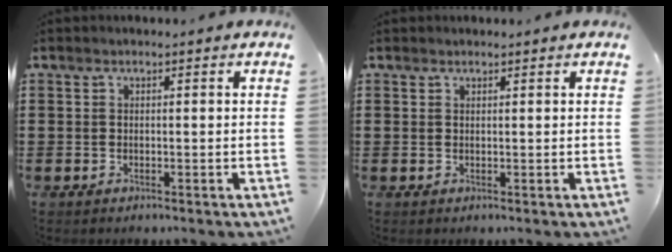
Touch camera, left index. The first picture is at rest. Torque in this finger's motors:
{"motor_torque": [2.14, 0.00, 0.00, -0.01]}